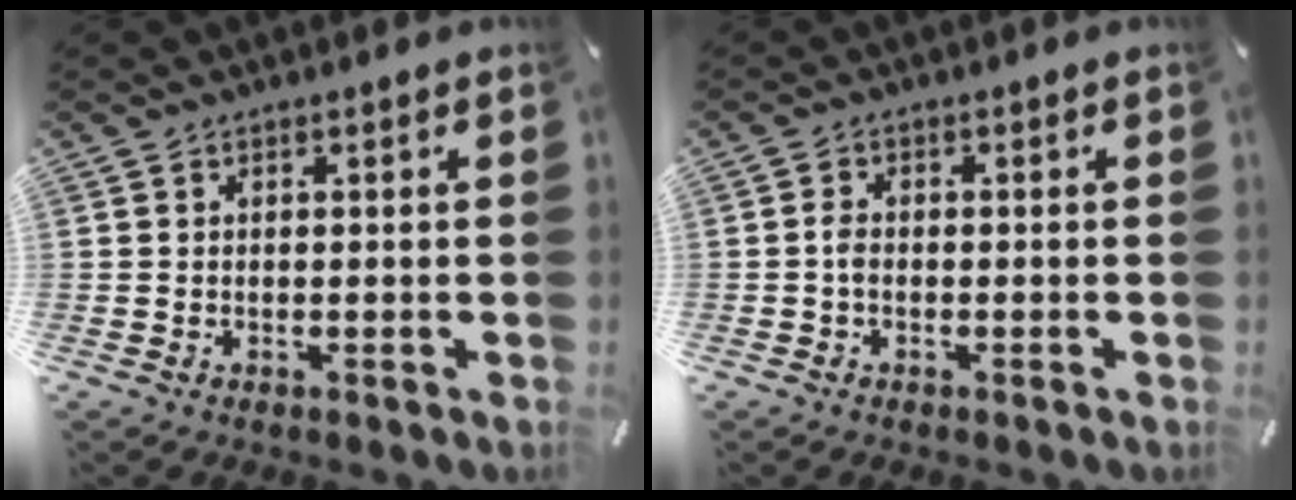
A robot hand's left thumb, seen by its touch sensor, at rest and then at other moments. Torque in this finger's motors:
{"motor_torque": [0.02, -0.07, 0.16, 0.15, 0.05]}